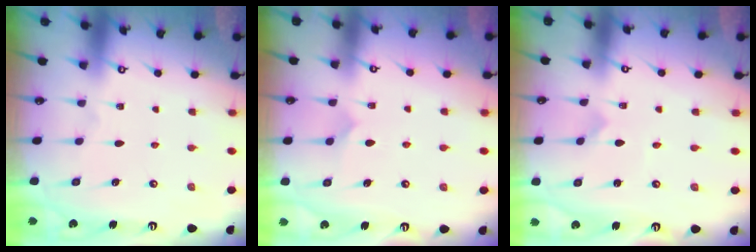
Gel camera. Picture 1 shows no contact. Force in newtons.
{"total": 5.0, "press": 5.0, "slide": 0.7}
{"total": 0.0}